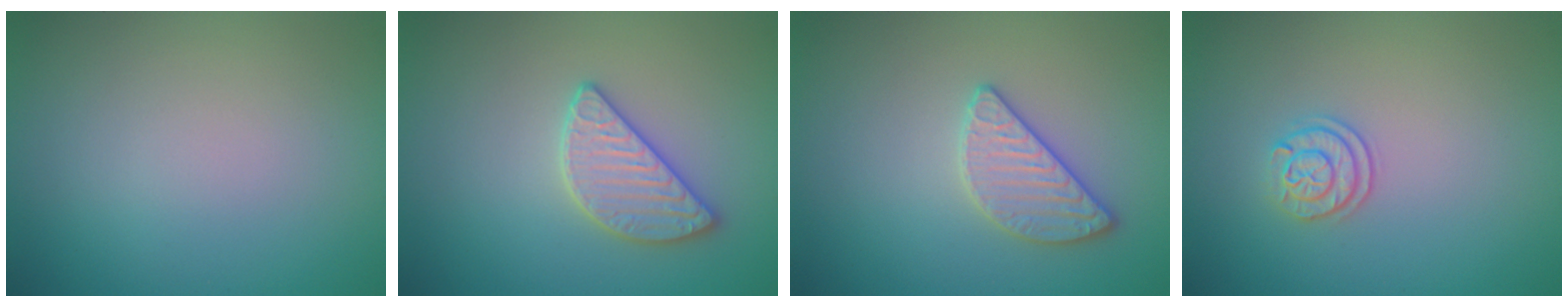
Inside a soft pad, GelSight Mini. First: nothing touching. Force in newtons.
{"total": 2.8, "press": 2.8, "slide": 0.5}
{"total": 2.6, "press": 2.6, "slide": 0.4}
{"total": 2.0, "press": 1.8, "slide": 0.9}